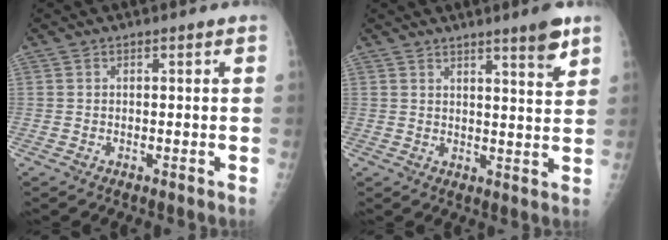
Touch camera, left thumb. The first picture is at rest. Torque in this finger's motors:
{"motor_torque": [-0.19, -0.24, -0.06, -0.21, 0.08]}